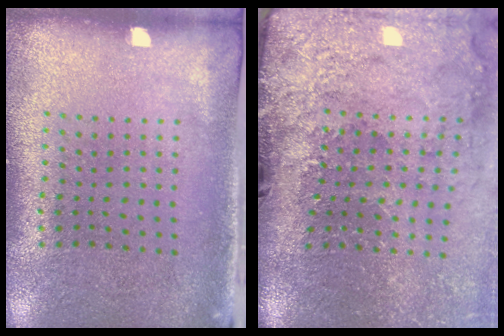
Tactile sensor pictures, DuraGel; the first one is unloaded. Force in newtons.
{"total": 4.7, "press": 3.6, "slide": 3.0}